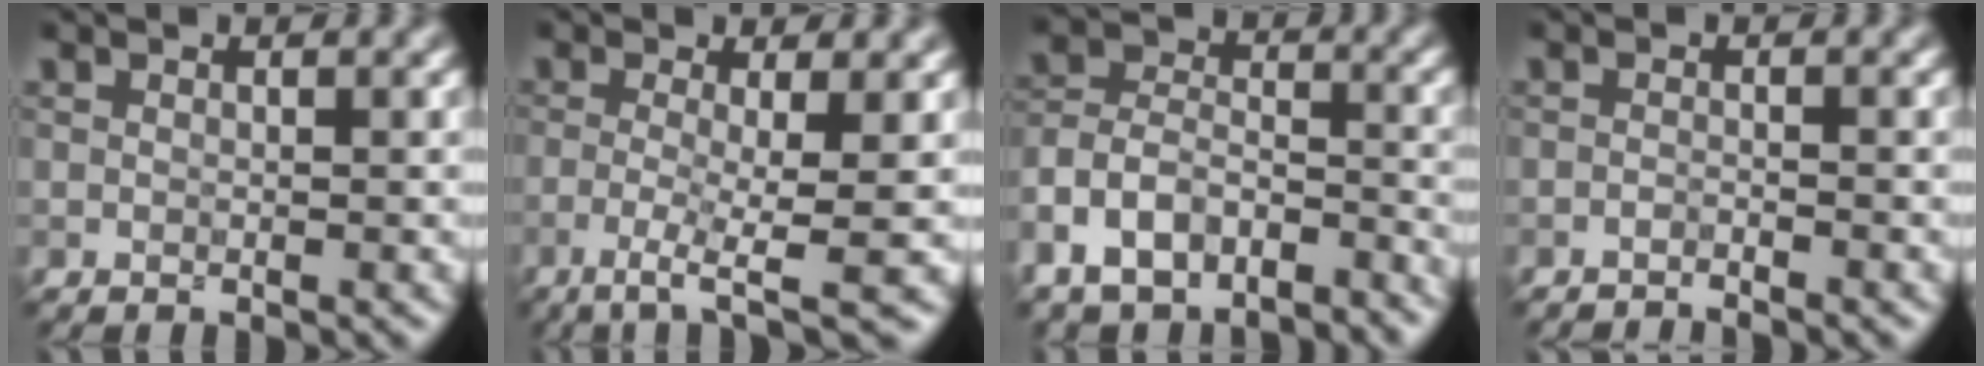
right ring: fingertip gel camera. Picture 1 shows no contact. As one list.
[{"total": 4.9, "force": [-1.7, 0.9, 4.5], "torque": [-0.078, -0.002, -0.040]}, {"total": 7.8, "force": [-6.0, 4.0, 2.9], "torque": [-0.062, 0.003, -0.127]}, {"total": 1.7, "force": [-1.6, 0.1, 0.5], "torque": [-0.007, 0.000, -0.033]}]